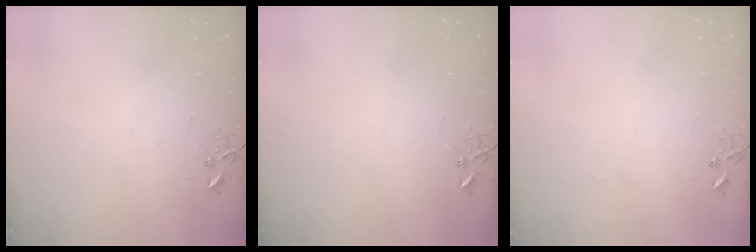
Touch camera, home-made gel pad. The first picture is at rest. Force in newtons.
{"total": 0.0}
{"total": 3.9, "press": 3.9, "slide": 0.5}